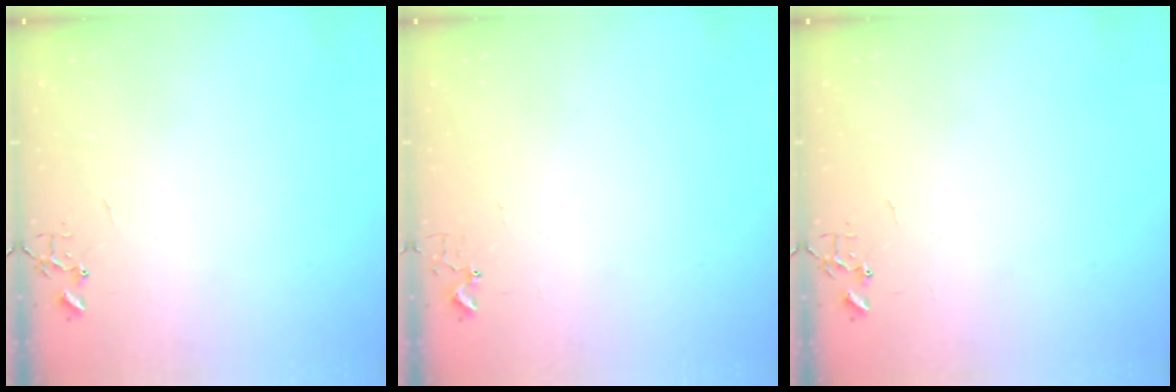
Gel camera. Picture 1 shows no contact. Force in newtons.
{"total": 2.7, "press": 2.7, "slide": 0.3}
{"total": 0.0}